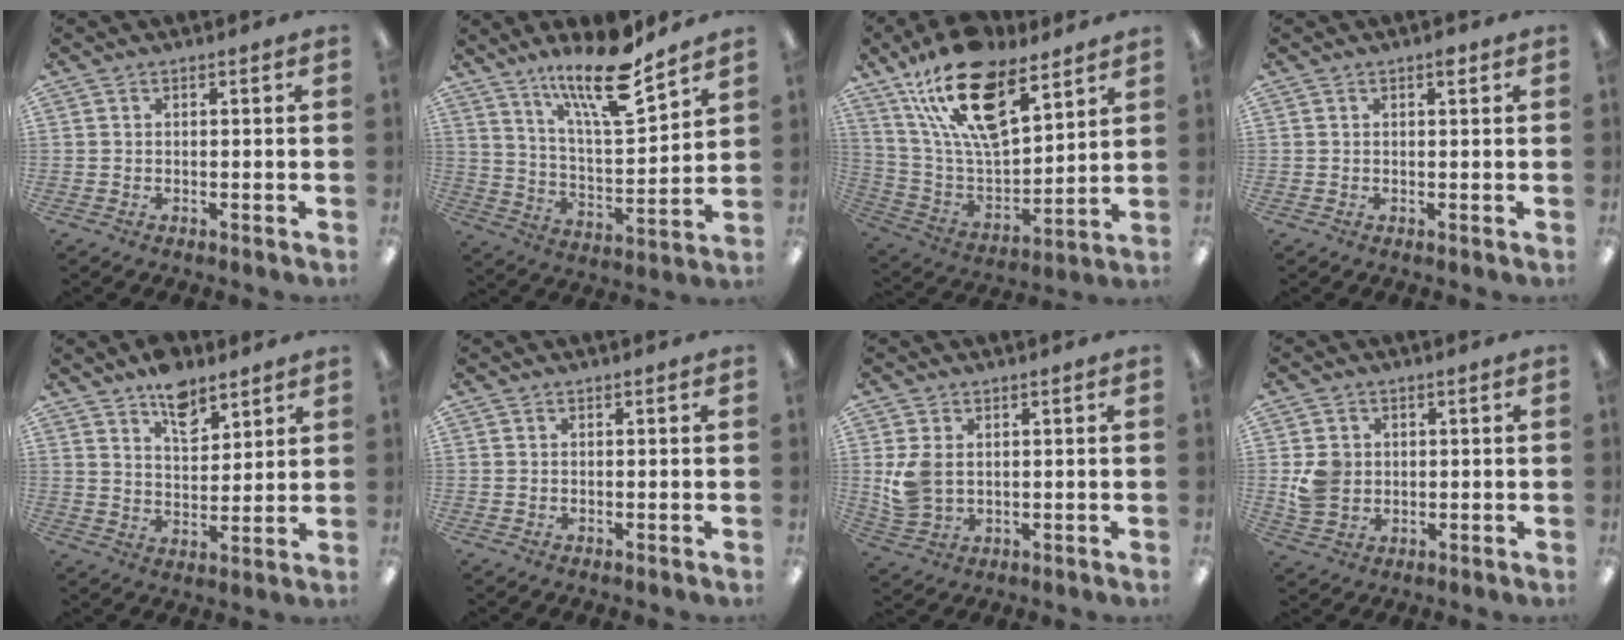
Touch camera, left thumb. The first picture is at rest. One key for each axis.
{"total": 17.4, "fx": 12.9, "fy": 4.1, "fz": 10.9, "tx": -0.188, "ty": -0.075, "tz": 0.211}
{"total": 22.2, "fx": 14.2, "fy": 9.9, "fz": 13.9, "tx": -0.254, "ty": -0.075, "tz": 0.250}
{"total": 1.5, "fx": 0.9, "fy": 0.5, "fz": 1.1, "tx": -0.009, "ty": -0.004, "tz": 0.011}
{"total": 9.1, "fx": 6.5, "fy": 4.8, "fz": 4.3, "tx": -0.055, "ty": -0.035, "tz": 0.114}
{"total": 0.0}
{"total": 6.2, "fx": 1.2, "fy": 4.4, "fz": 4.2, "tx": -0.093, "ty": -0.003, "tz": 0.021}
{"total": 5.8, "fx": 0.7, "fy": 5.2, "fz": 2.6, "tx": -0.039, "ty": 0.008, "tz": 0.017}